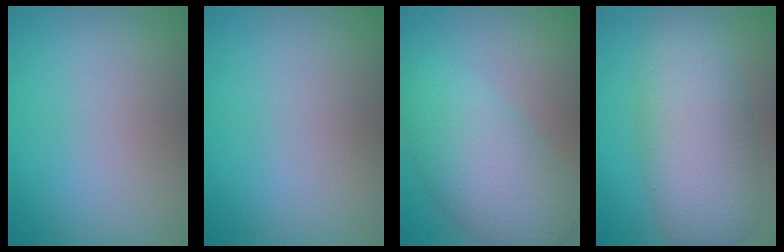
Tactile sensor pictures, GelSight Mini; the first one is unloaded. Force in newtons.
{"total": 0.0}
{"total": 7.2, "press": 7.2, "slide": 0.2}
{"total": 7.7, "press": 7.6, "slide": 0.5}